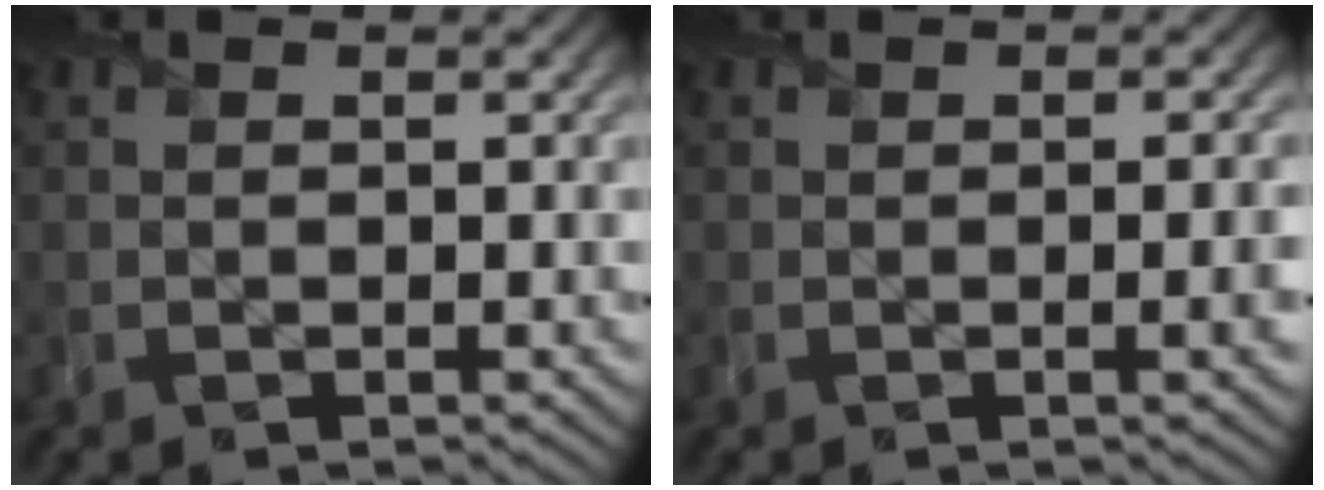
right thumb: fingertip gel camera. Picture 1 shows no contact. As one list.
[{"total": 2.0, "force": [-0.2, 0.4, 1.9], "torque": [-0.025, 0.000, -0.002]}]